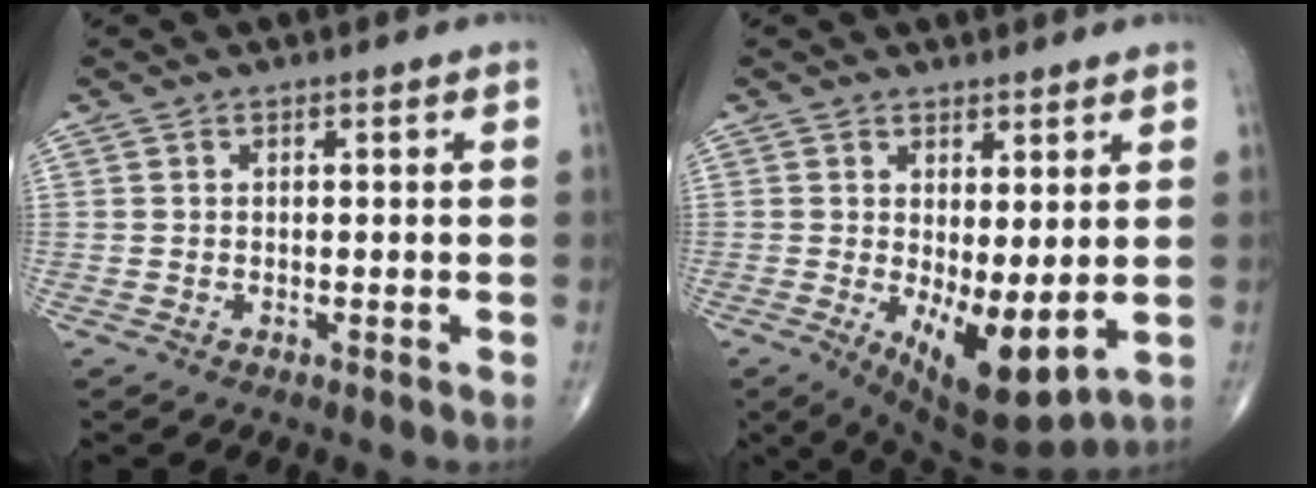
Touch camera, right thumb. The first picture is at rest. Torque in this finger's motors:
{"motor_torque": [1.47, 1.49, 0.13, -0.09, 0.26]}